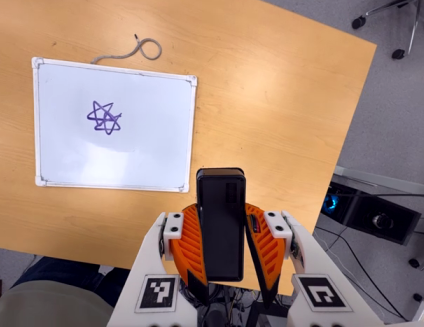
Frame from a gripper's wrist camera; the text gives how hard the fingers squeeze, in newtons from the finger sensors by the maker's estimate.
{"total": 10.5, "left": 8.6, "right": 12.3}